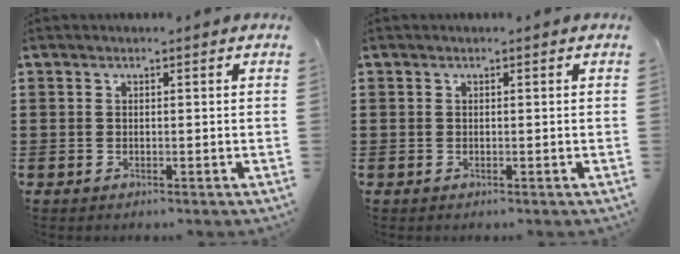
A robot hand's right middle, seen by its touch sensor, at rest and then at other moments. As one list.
[{"total": 0.0}]